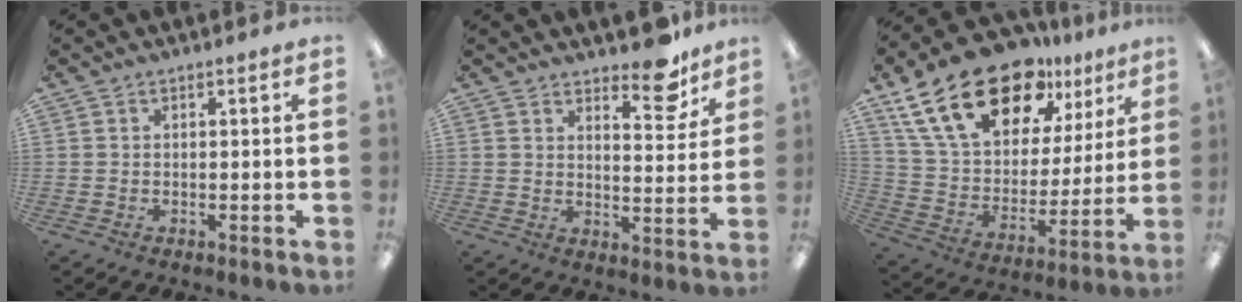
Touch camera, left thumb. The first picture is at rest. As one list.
[{"total": 10.0, "force": [7.8, 3.6, 5.2], "torque": [-0.041, -0.055, 0.127]}, {"total": 23.9, "force": [15.7, 12.4, 13.0], "torque": [-0.241, -0.088, 0.281]}]